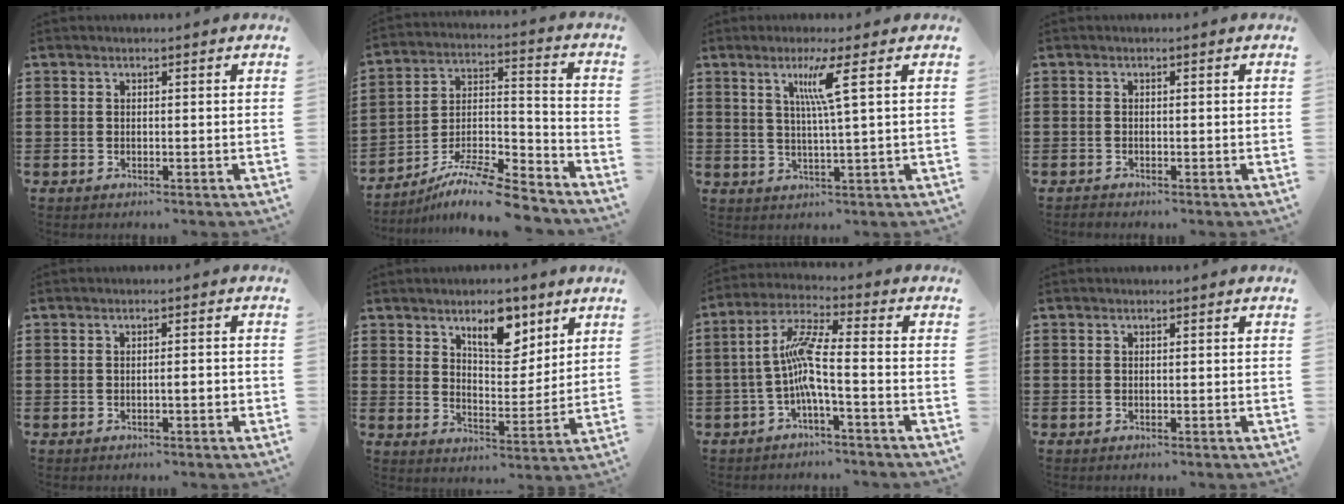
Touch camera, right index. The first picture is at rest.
{"total": 9.9, "force": [-8.7, 1.5, 4.4], "torque": [-0.074, 0.020, -0.172]}
{"total": 5.8, "force": [2.1, -0.7, 5.3], "torque": [-0.110, -0.005, 0.030]}
{"total": 0.6, "force": [-0.6, 0.2, 0.0], "torque": [-0.002, 0.001, -0.013]}
{"total": 1.7, "force": [-0.6, 0.2, 1.6], "torque": [-0.026, -0.001, -0.011]}
{"total": 8.1, "force": [5.2, 3.9, 4.7], "torque": [-0.070, -0.011, 0.088]}
{"total": 7.5, "force": [-1.7, 1.0, 7.2], "torque": [-0.157, -0.005, -0.039]}
{"total": 0.0}